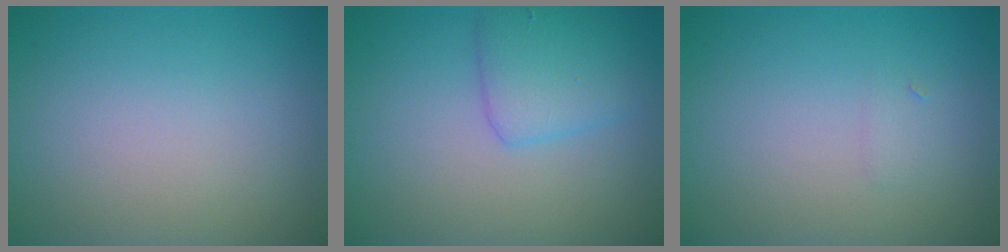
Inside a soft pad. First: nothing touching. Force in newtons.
{"total": 3.1, "press": 3.1, "slide": 0.1}
{"total": 0.6, "press": 0.6, "slide": 0.0}